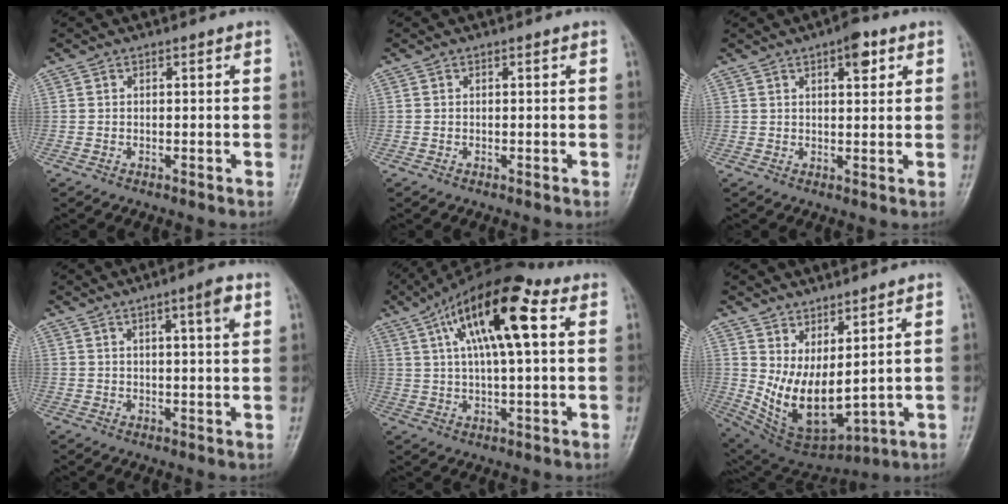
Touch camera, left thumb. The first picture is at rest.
{"total": 0.0}
{"total": 4.6, "force": [2.4, 1.9, 3.5], "torque": [-0.034, -0.006, 0.029]}
{"total": 5.2, "force": [2.6, 0.7, 4.4], "torque": [-0.063, -0.008, 0.038]}
{"total": 16.6, "force": [5.5, 5.5, 14.6], "torque": [-0.241, 0.018, 0.083]}
{"total": 12.3, "force": [3.2, 5.4, 10.6], "torque": [-0.183, -0.048, 0.088]}